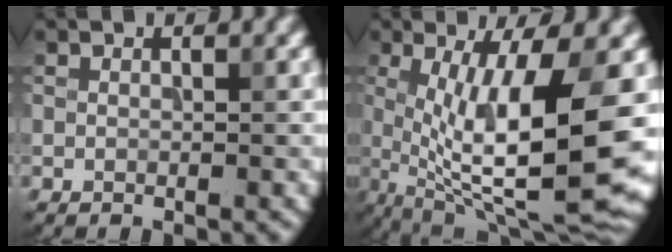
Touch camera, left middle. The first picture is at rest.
{"total": 12.2, "force": [0.2, 3.1, 11.8], "torque": [-0.198, -0.016, 0.009]}